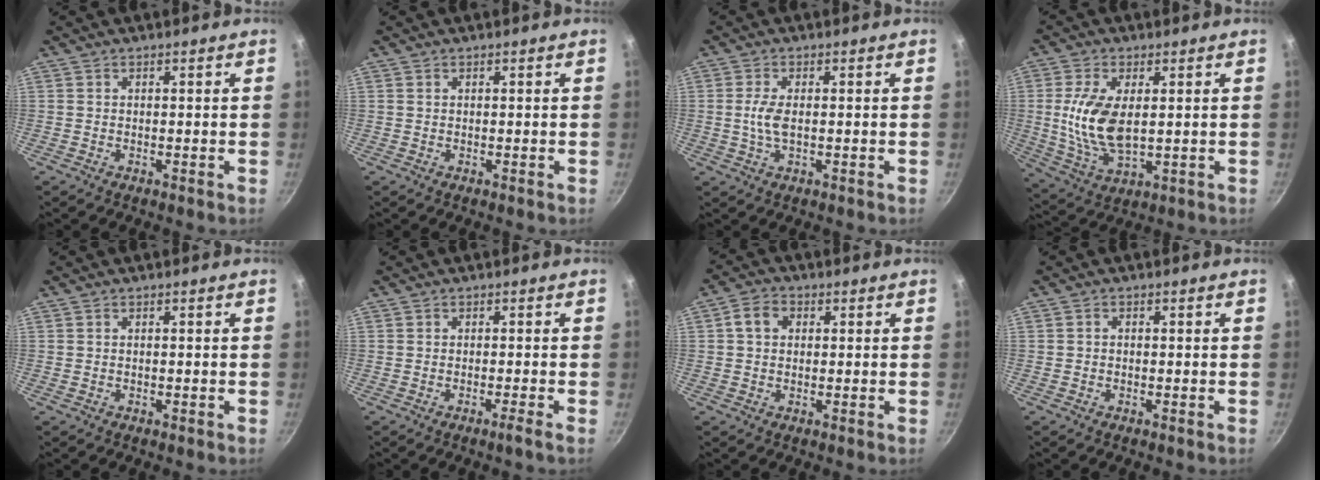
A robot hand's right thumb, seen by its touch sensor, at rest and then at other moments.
{"total": 0.0}
{"total": 3.9, "force": [-0.1, 1.7, 3.5], "torque": [-0.082, 0.001, -0.004]}
{"total": 10.8, "force": [1.1, 5.7, 9.1], "torque": [-0.180, -0.009, 0.026]}
{"total": 0.0}
{"total": 1.5, "force": [-0.9, -0.4, 1.1], "torque": [-0.029, 0.006, -0.015]}
{"total": 4.2, "force": [0.8, 3.4, 2.4], "torque": [-0.035, 0.009, 0.006]}
{"total": 0.6, "force": [-0.3, 0.5, 0.3], "torque": [-0.005, 0.003, -0.005]}